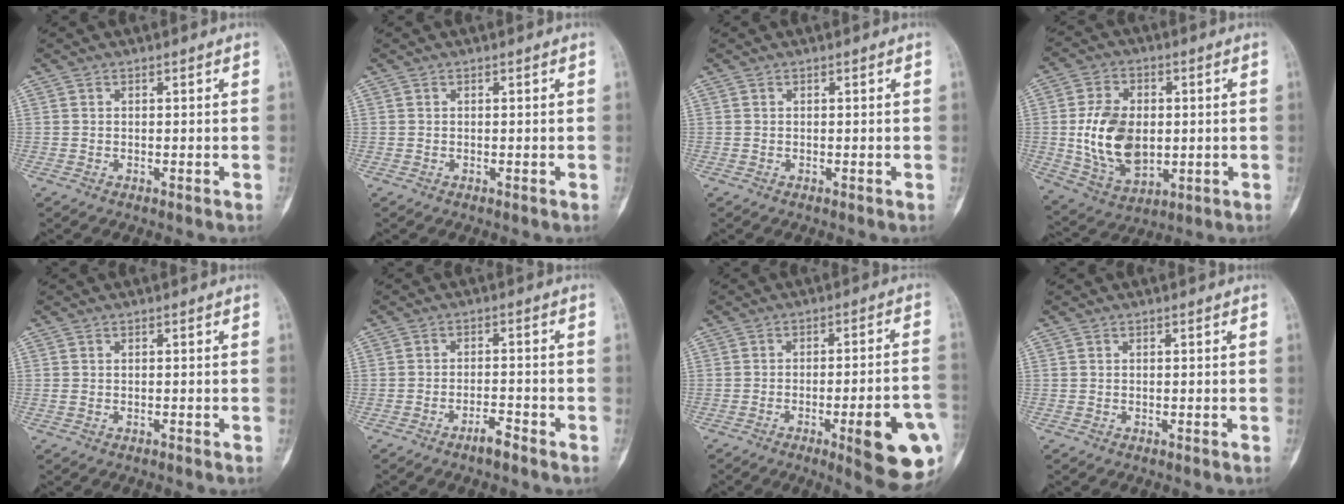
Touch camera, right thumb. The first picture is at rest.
{"total": 0.0}
{"total": 0.0}
{"total": 14.8, "force": [-0.1, 10.0, 10.9], "torque": [-0.178, -0.005, 0.015]}
{"total": 0.6, "force": [-0.1, 0.4, 0.4], "torque": [-0.010, 0.006, 0.000]}
{"total": 3.1, "force": [-2.4, 0.6, 1.8], "torque": [-0.030, 0.015, -0.044]}
{"total": 15.5, "force": [-5.5, 3.1, 14.1], "torque": [-0.149, 0.020, -0.061]}
{"total": 0.0}